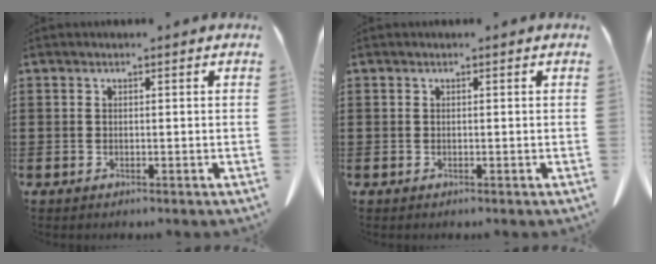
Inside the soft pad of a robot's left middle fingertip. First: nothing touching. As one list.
[{"total": 0.0}]